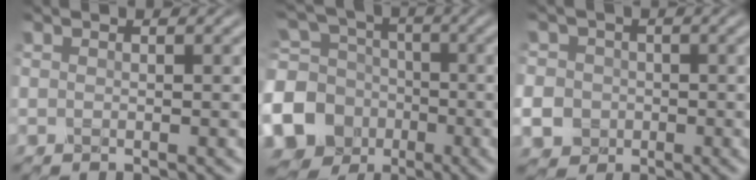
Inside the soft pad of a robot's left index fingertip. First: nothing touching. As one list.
[{"total": 15.0, "force": [-5.1, 13.4, 4.6], "torque": [-0.132, -0.029, -0.112]}, {"total": 9.1, "force": [-2.5, 8.4, 2.6], "torque": [-0.068, -0.015, -0.079]}]